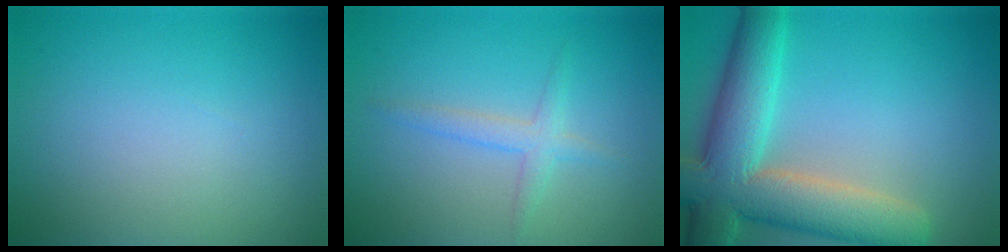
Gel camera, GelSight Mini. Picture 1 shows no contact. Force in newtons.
{"total": 1.9, "press": 1.9, "slide": 0.1}
{"total": 10.2, "press": 10.2, "slide": 0.9}